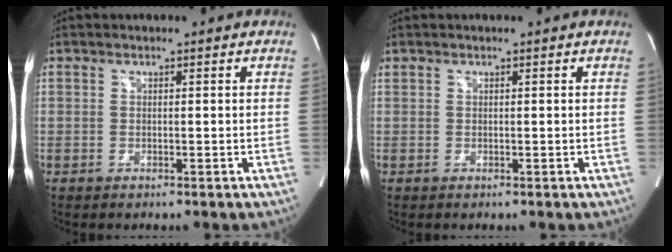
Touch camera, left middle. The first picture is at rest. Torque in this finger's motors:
{"motor_torque": [-0.04, -0.35, -0.03, 0.02]}